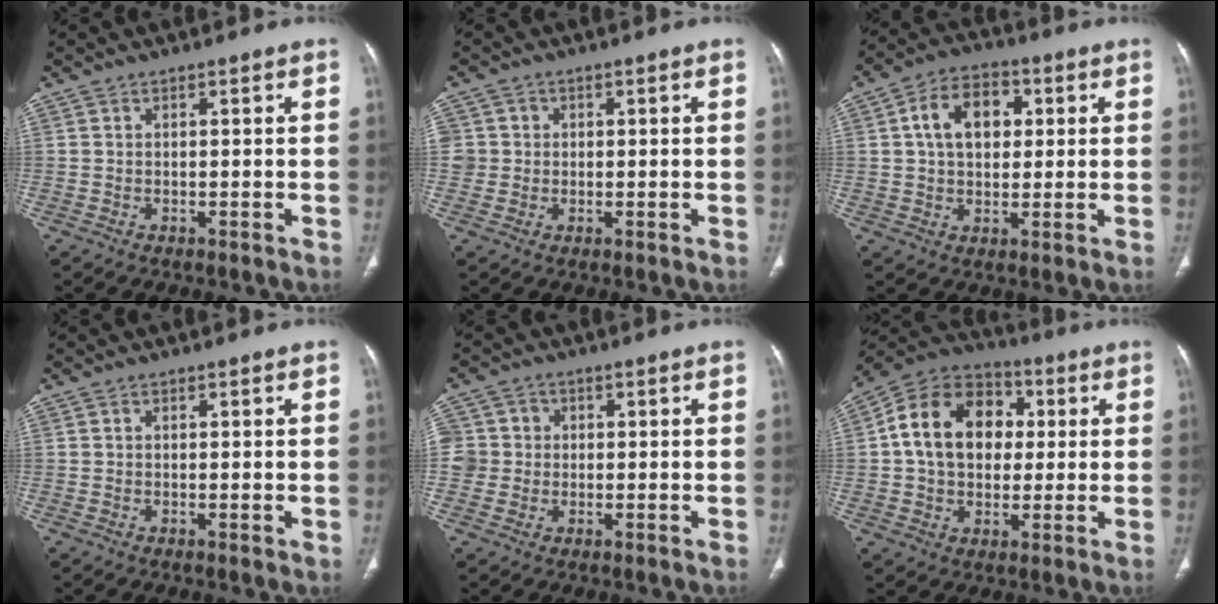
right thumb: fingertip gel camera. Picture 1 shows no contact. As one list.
[{"total": 4.1, "force": [0.4, 4.0, 0.5], "torque": [0.014, 0.008, 0.010]}, {"total": 10.9, "force": [2.4, 7.5, 7.5], "torque": [-0.103, 0.010, 0.035]}, {"total": 0.5, "force": [0.0, 0.1, 0.5], "torque": [-0.012, -0.004, 0.000]}, {"total": 5.9, "force": [0.0, 5.8, 1.1], "torque": [0.001, 0.013, -0.002]}, {"total": 17.1, "force": [2.3, 12.8, 11.1], "torque": [-0.163, 0.023, 0.030]}]